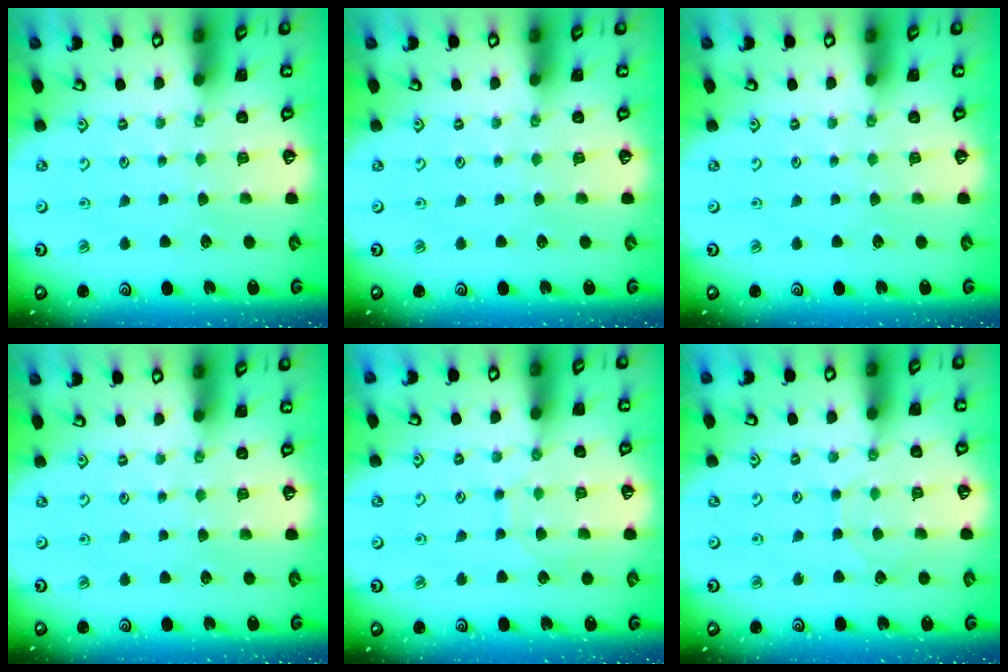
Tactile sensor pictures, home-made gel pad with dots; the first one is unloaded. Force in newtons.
{"total": 0.0}
{"total": 0.0}
{"total": 0.0}
{"total": 7.5, "press": 7.5, "slide": 0.5}
{"total": 5.4, "press": 5.4, "slide": 0.1}